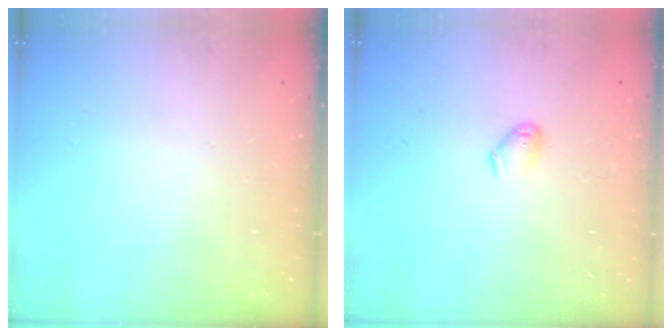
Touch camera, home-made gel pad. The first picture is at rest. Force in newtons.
{"total": 4.5, "press": 4.4, "slide": 0.8}